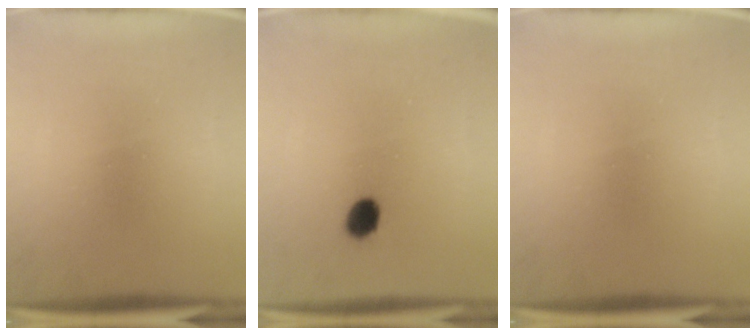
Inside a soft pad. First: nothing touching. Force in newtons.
{"total": 3.0}
{"total": 0.0}